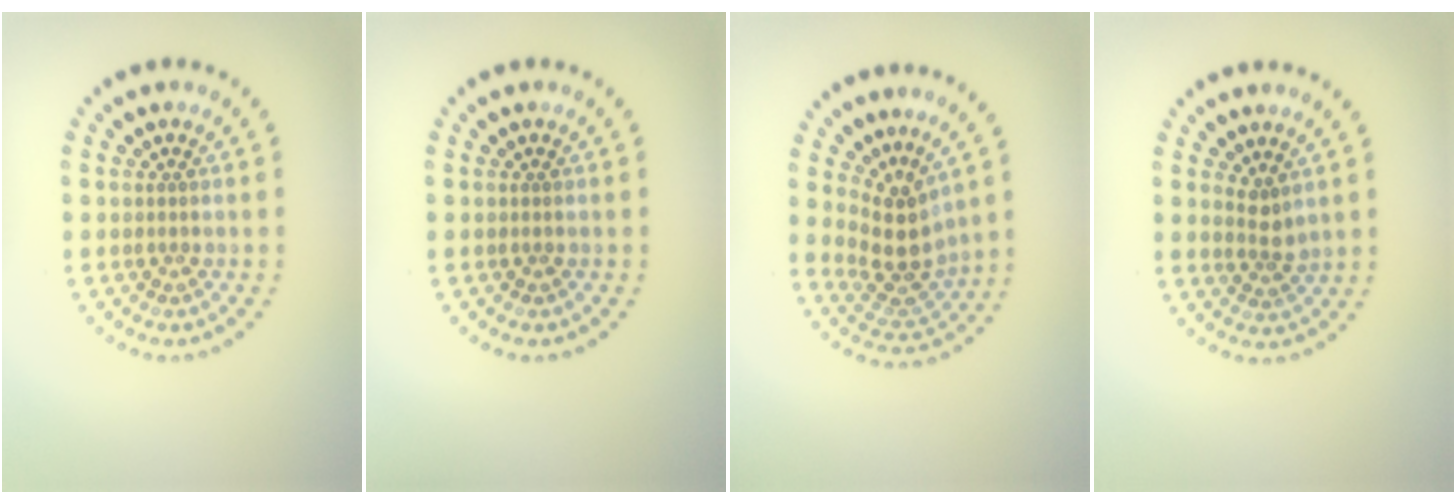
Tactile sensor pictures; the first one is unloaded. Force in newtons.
{"total": 0.0}
{"total": 4.0, "press": 2.9, "slide": 2.7}
{"total": 1.8, "press": 1.2, "slide": 1.3}